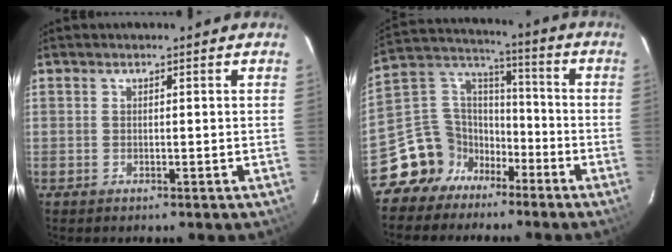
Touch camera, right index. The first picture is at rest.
{"total": 11.5, "force": [-7.8, 8.3, 1.8], "torque": [-0.056, 0.060, -0.145]}